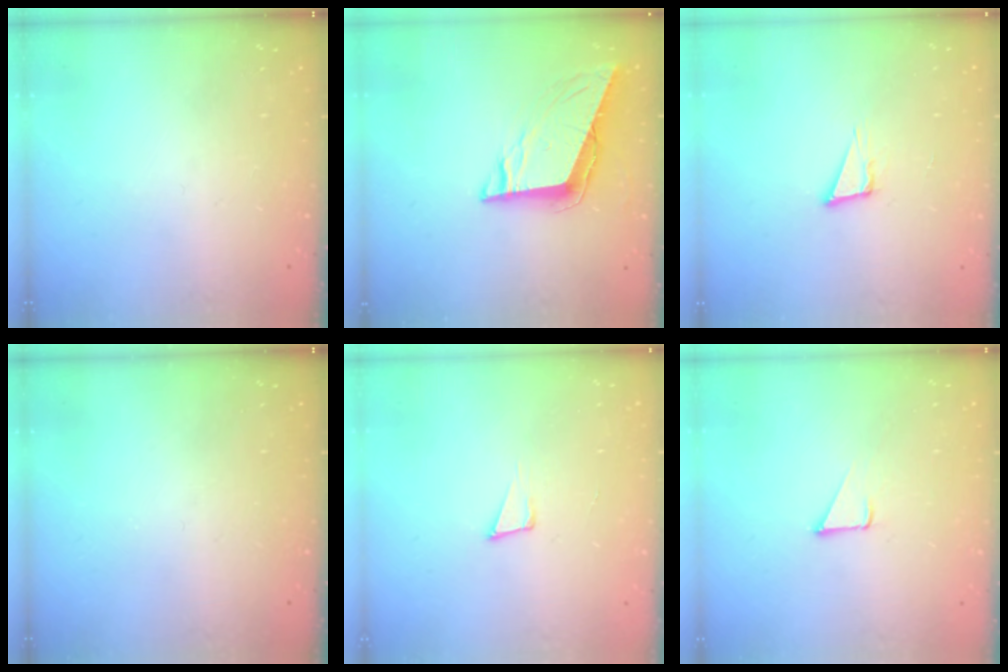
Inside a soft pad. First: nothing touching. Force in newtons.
{"total": 9.0, "press": 8.7, "slide": 2.5}
{"total": 4.3, "press": 3.1, "slide": 3.0}
{"total": 0.0}
{"total": 4.0, "press": 2.5, "slide": 3.1}
{"total": 3.2, "press": 3.2, "slide": 0.1}